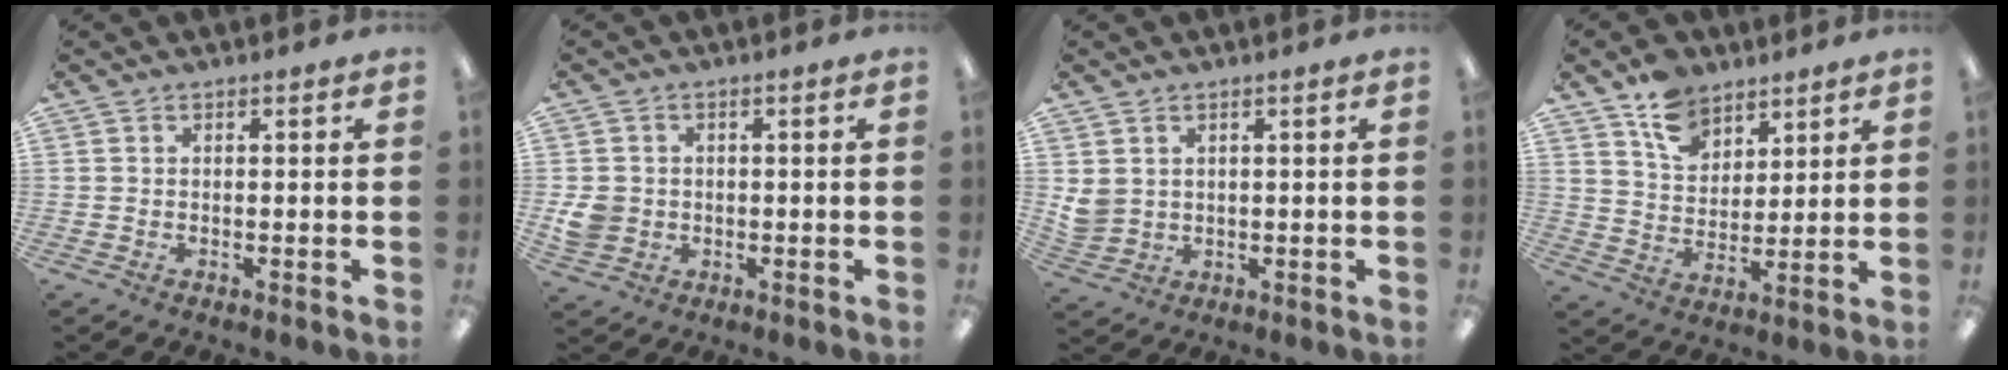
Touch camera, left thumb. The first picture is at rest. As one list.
[{"total": 5.2, "force": [-0.4, 4.8, 1.9], "torque": [-0.043, 0.004, -0.006]}, {"total": 3.7, "force": [1.7, 3.1, 1.0], "torque": [-0.019, -0.001, 0.034]}, {"total": 10.7, "force": [7.5, 6.8, 3.6], "torque": [-0.060, -0.038, 0.141]}]